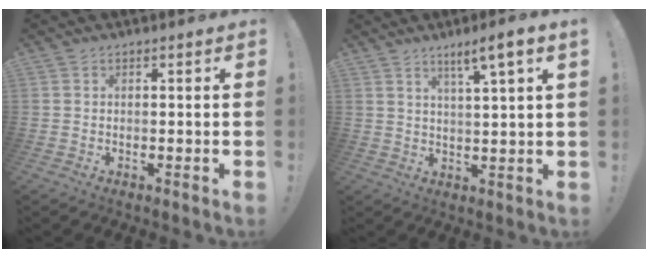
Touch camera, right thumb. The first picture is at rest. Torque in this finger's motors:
{"motor_torque": [0.38, 0.40, 0.20, 0.10, 0.23]}